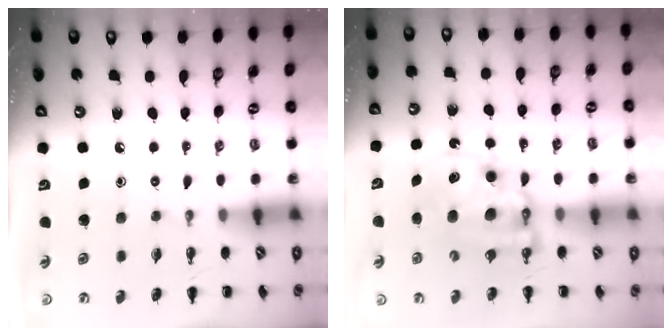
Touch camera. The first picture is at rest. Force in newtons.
{"total": 11.4, "press": 11.1, "slide": 2.8}